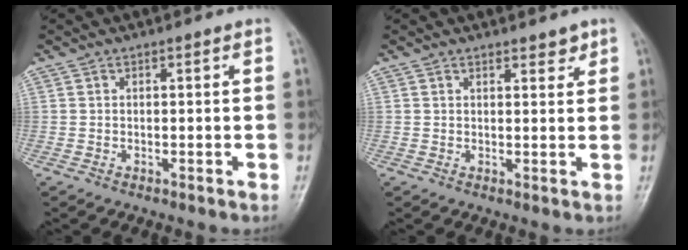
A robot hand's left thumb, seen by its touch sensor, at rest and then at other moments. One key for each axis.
{"total": 2.3, "fx": 1.8, "fy": 1.0, "fz": 0.9, "tx": 0.002, "ty": -0.012, "tz": 0.023}